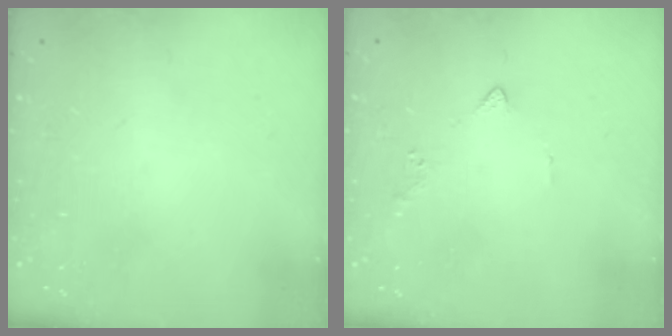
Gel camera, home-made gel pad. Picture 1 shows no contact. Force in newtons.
{"total": 1.8, "press": 1.7, "slide": 0.6}